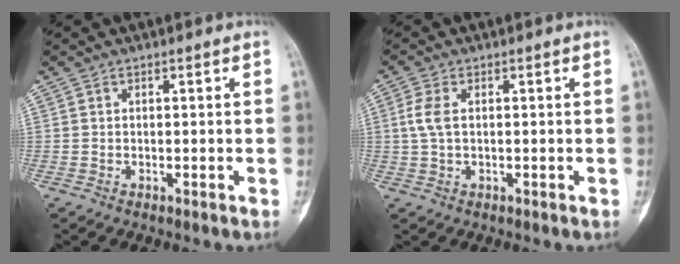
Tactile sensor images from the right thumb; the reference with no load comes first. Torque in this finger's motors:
{"motor_torque": [0.26, 0.13, 0.35, -0.66, 0.14]}